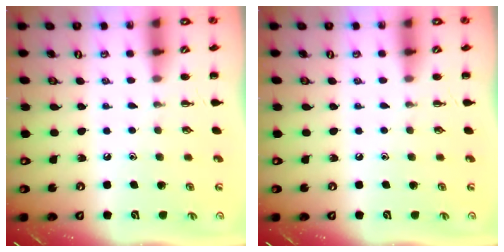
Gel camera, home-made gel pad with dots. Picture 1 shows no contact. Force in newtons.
{"total": 0.0}